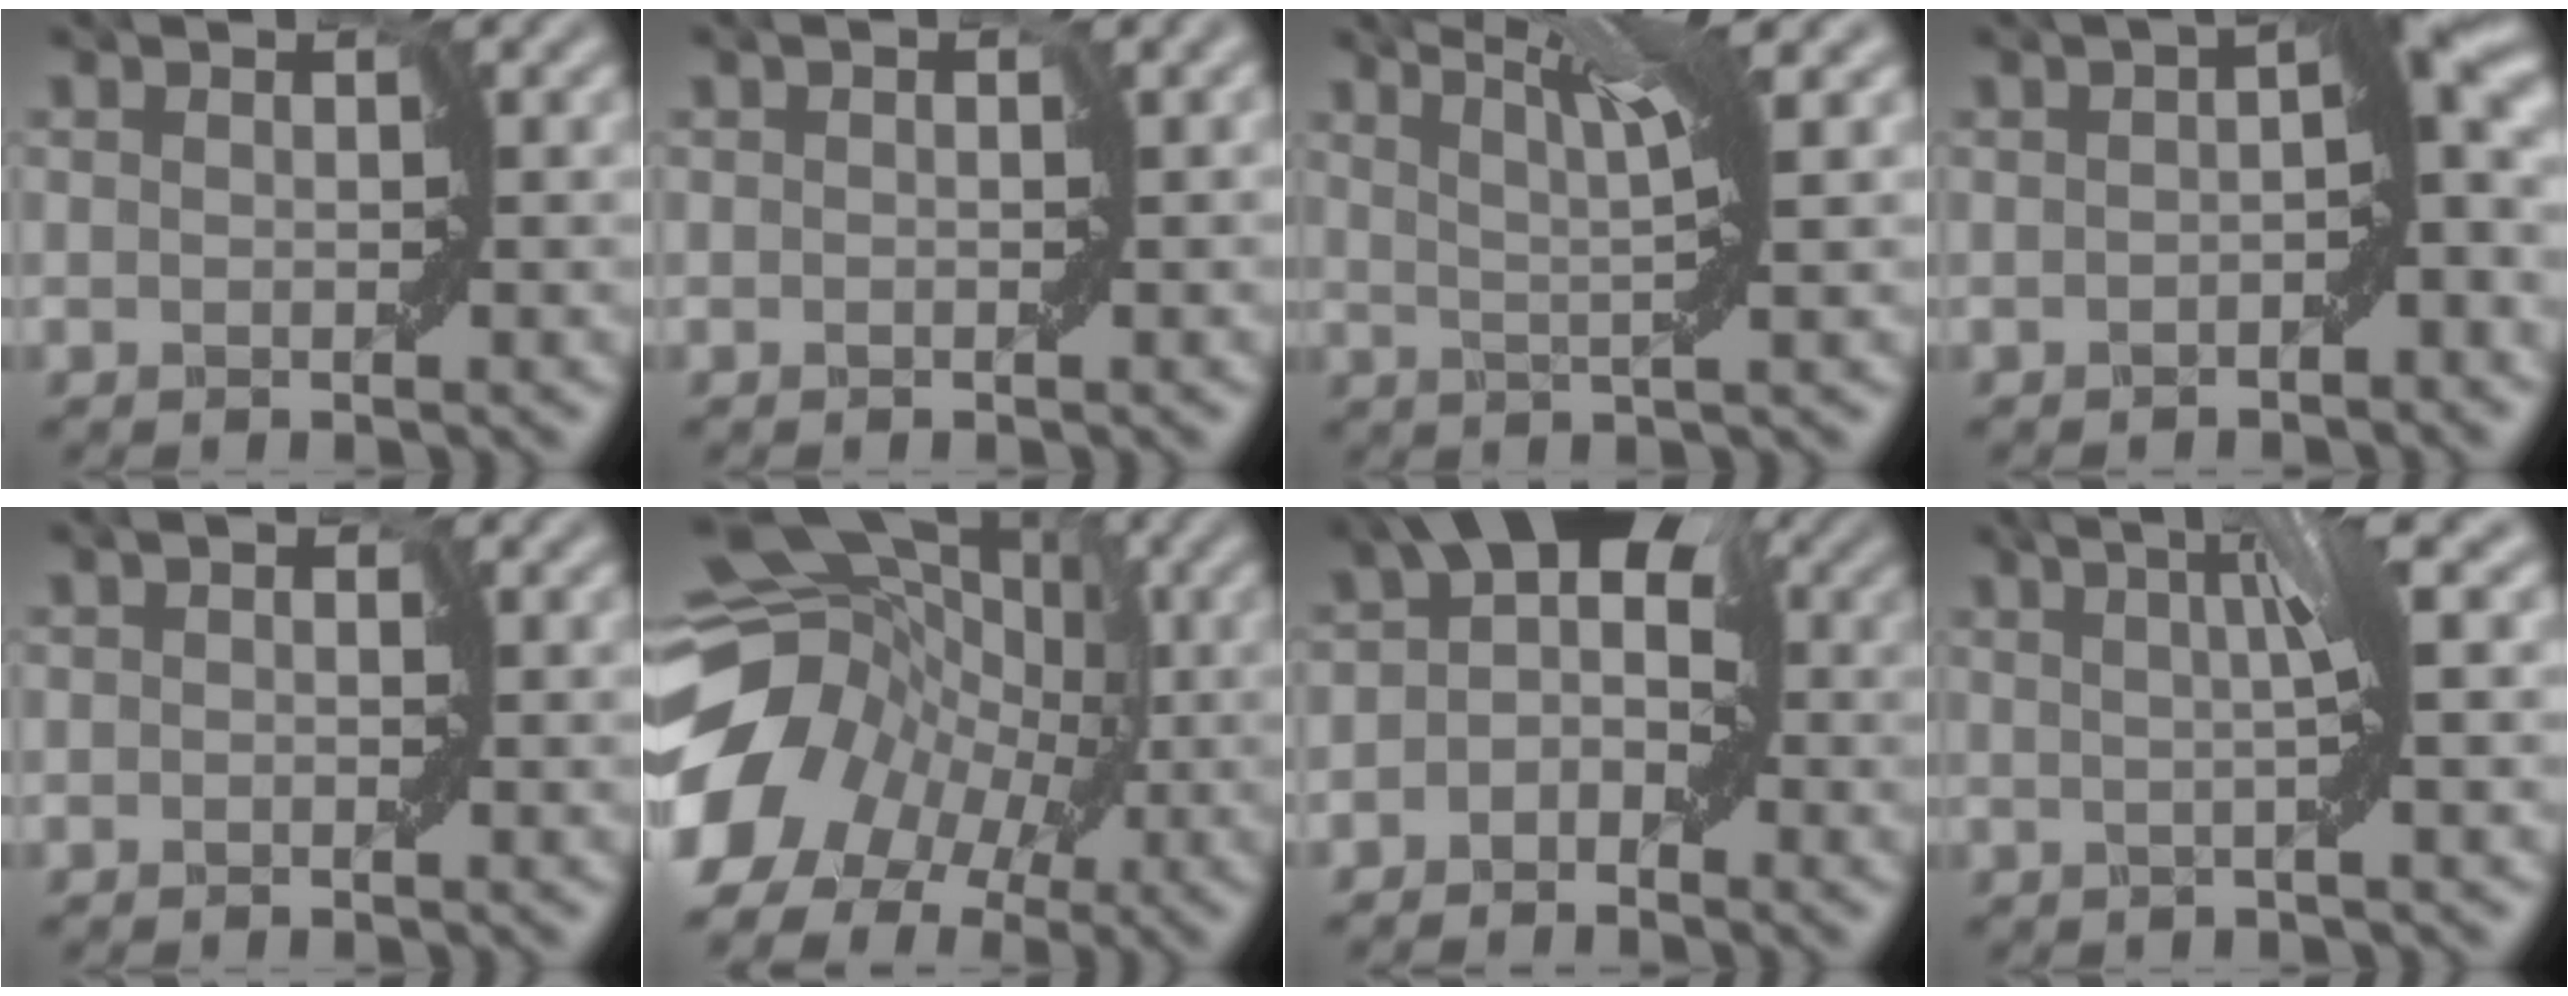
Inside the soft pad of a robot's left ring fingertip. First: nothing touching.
{"total": 0.8, "force": [-0.1, 0.5, 0.6], "torque": [-0.007, -0.002, -0.007]}
{"total": 3.8, "force": [2.4, -0.3, 3.0], "torque": [-0.038, 0.004, 0.034]}
{"total": 6.8, "force": [-0.7, 2.4, 6.4], "torque": [-0.079, 0.013, -0.028]}
{"total": 0.6, "force": [-0.1, 0.5, 0.3], "torque": [0.007, 0.000, -0.008]}
{"total": 12.0, "force": [-2.1, 9.8, 6.5], "torque": [-0.128, -0.004, -0.042]}
{"total": 6.1, "force": [0.7, 4.0, 4.6], "torque": [-0.034, 0.022, -0.009]}
{"total": 3.1, "force": [0.8, -0.3, 3.0], "torque": [-0.041, 0.001, 0.011]}